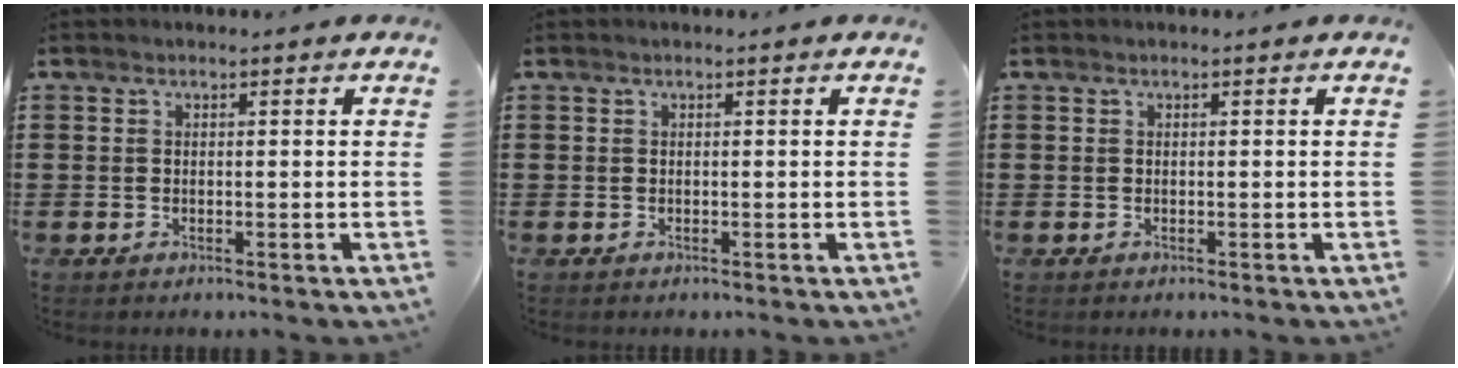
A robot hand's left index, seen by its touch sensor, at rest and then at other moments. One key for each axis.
{"total": 0.0}
{"total": 0.0}